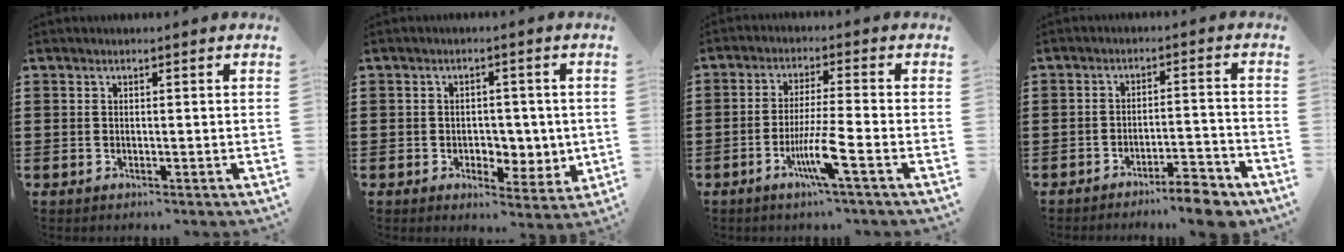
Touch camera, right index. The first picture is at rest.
{"total": 4.0, "force": [0.2, 3.4, 2.1], "torque": [-0.037, 0.006, -0.002]}
{"total": 7.0, "force": [-3.2, -0.1, 6.2], "torque": [-0.121, -0.015, -0.060]}
{"total": 5.9, "force": [-5.4, 0.6, 2.3], "torque": [-0.035, 0.004, -0.101]}